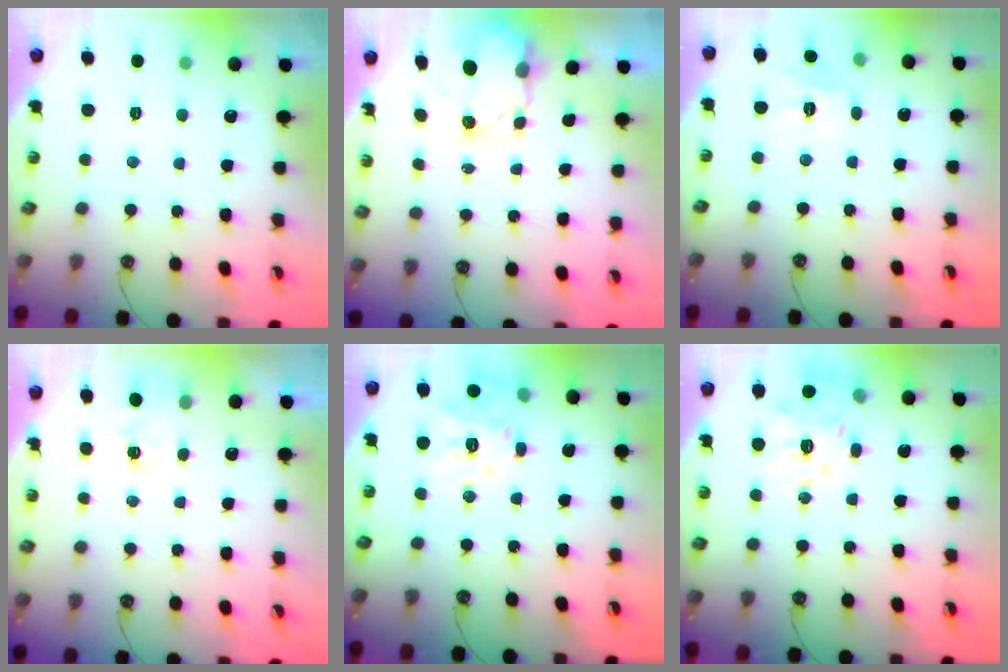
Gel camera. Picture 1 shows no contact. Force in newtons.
{"total": 3.9, "press": 3.9, "slide": 0.2}
{"total": 5.5, "press": 5.5, "slide": 0.2}
{"total": 2.6, "press": 2.6, "slide": 0.4}
{"total": 16.3, "press": 16.2, "slide": 2.2}
{"total": 17.4, "press": 17.3, "slide": 1.5}